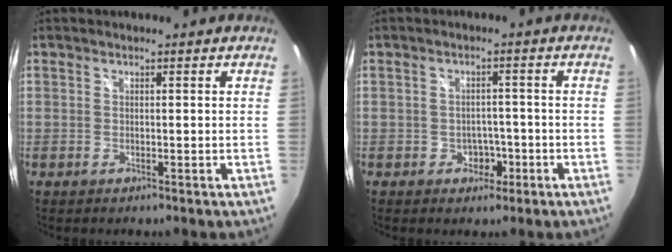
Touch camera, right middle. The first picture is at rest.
{"total": 4.0, "force": [-1.9, 3.1, 1.7], "torque": [-0.034, 0.011, -0.016]}